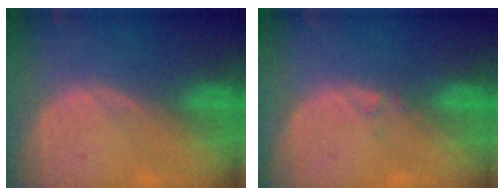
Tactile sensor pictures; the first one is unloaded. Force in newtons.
{"total": 0.6, "press": 0.6, "slide": 0.2}